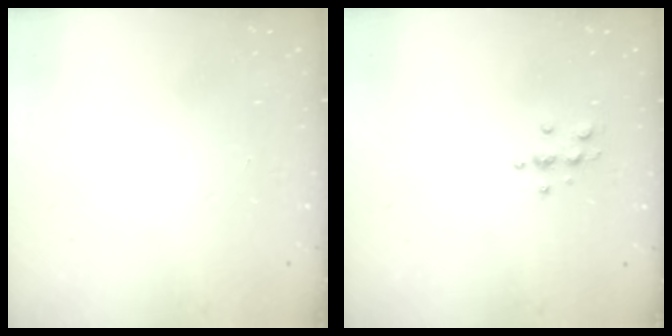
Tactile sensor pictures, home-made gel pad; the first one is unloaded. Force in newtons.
{"total": 3.3, "press": 3.3, "slide": 0.5}